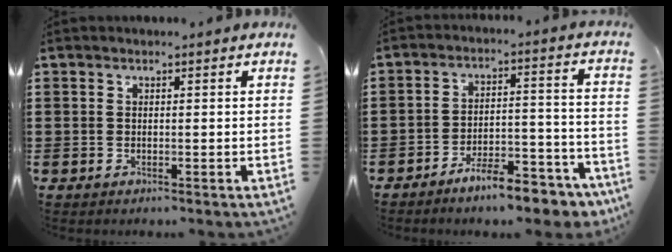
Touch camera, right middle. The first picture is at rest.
{"total": 8.2, "force": [-7.4, 1.2, 3.5], "torque": [-0.050, 0.017, -0.137]}